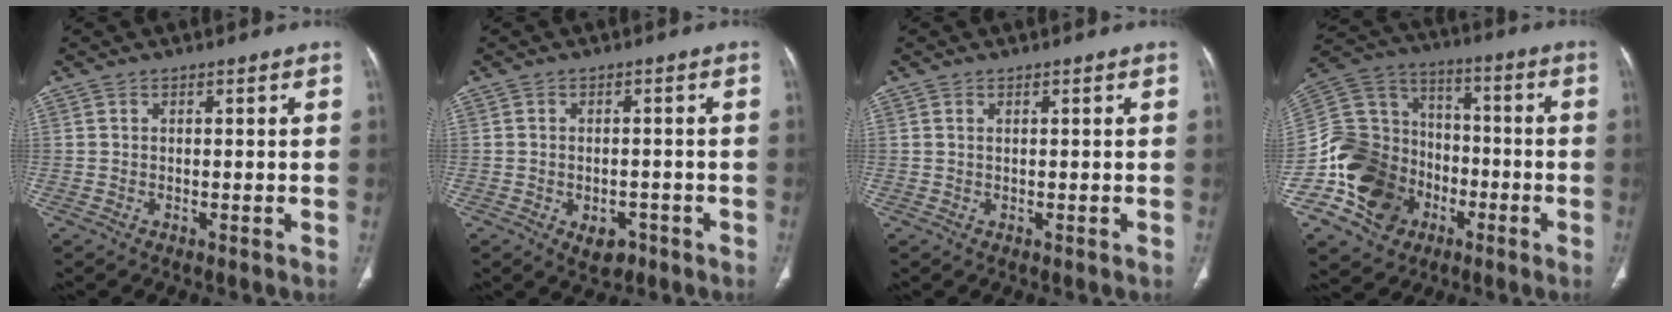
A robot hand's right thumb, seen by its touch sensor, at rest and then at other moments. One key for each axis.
{"total": 5.8, "fx": -2.8, "fy": 3.9, "fz": 3.3, "tx": -0.027, "ty": 0.016, "tz": -0.031}
{"total": 0.5, "fx": 0.3, "fy": 0.2, "fz": 0.4, "tx": -0.011, "ty": 0.003, "tz": 0.006}
{"total": 19.8, "fx": -7.5, "fy": 16.4, "fz": 8.2, "tx": -0.133, "ty": 0.079, "tz": -0.126}